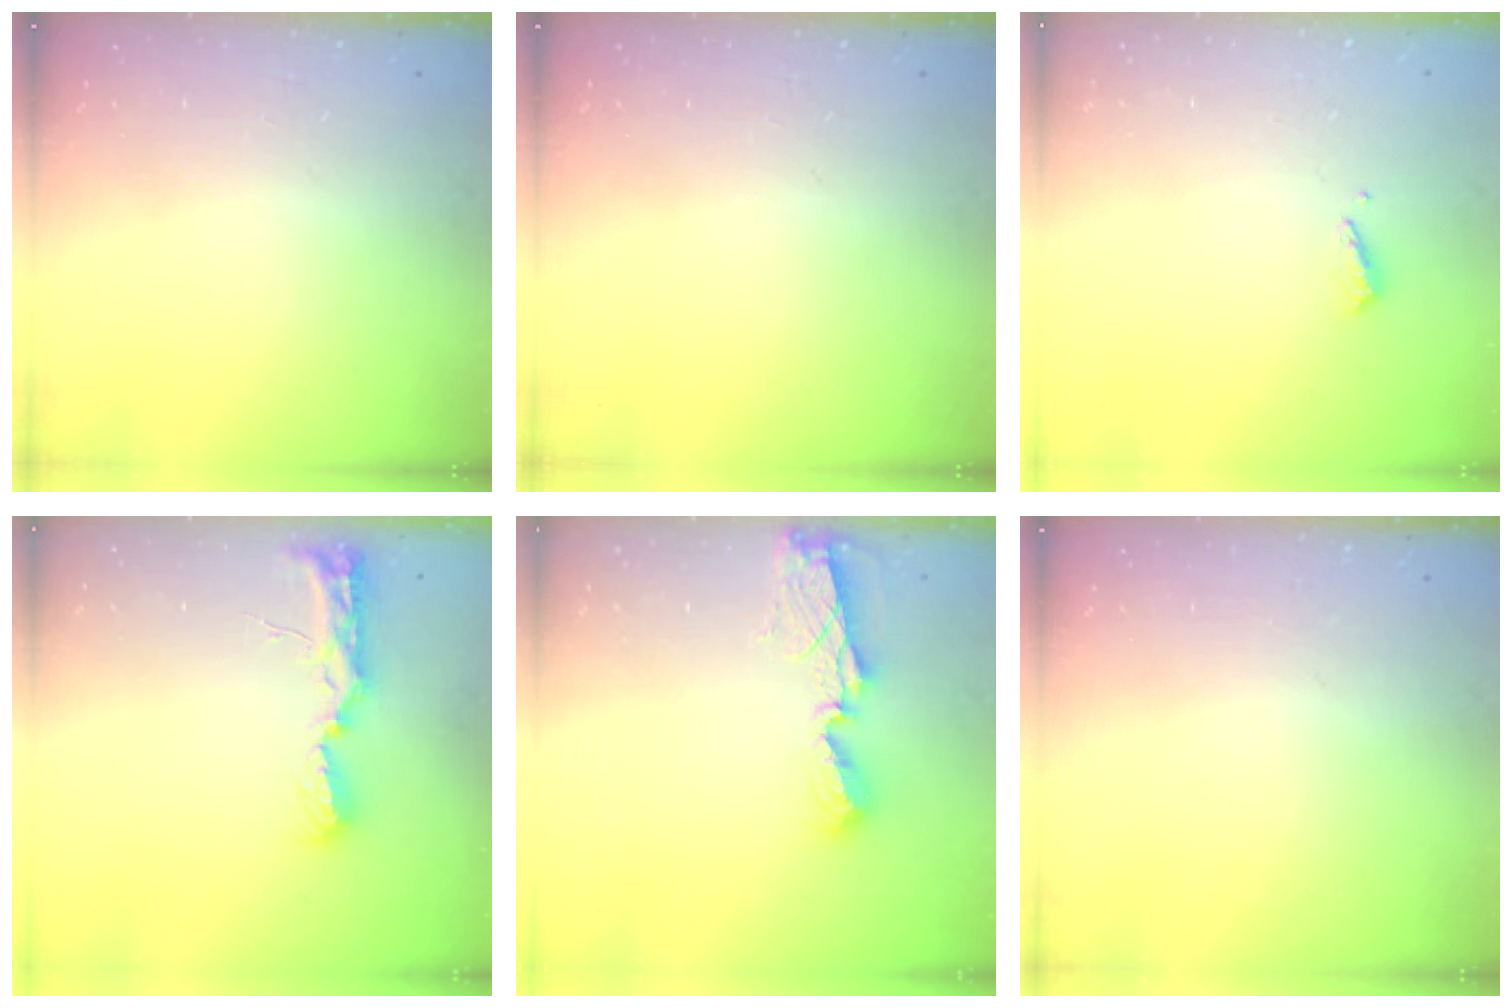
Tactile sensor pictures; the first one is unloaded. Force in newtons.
{"total": 0.0}
{"total": 2.9, "press": 2.9, "slide": 0.4}
{"total": 9.6, "press": 9.3, "slide": 2.4}
{"total": 7.1, "press": 7.1, "slide": 0.2}
{"total": 0.0}